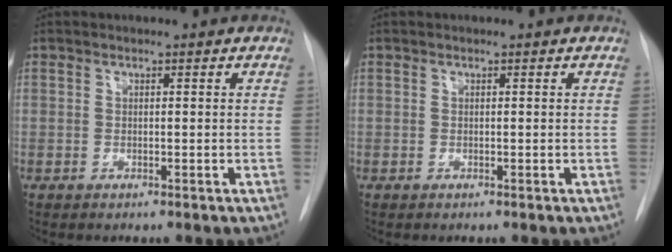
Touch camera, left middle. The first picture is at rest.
{"total": 0.0}